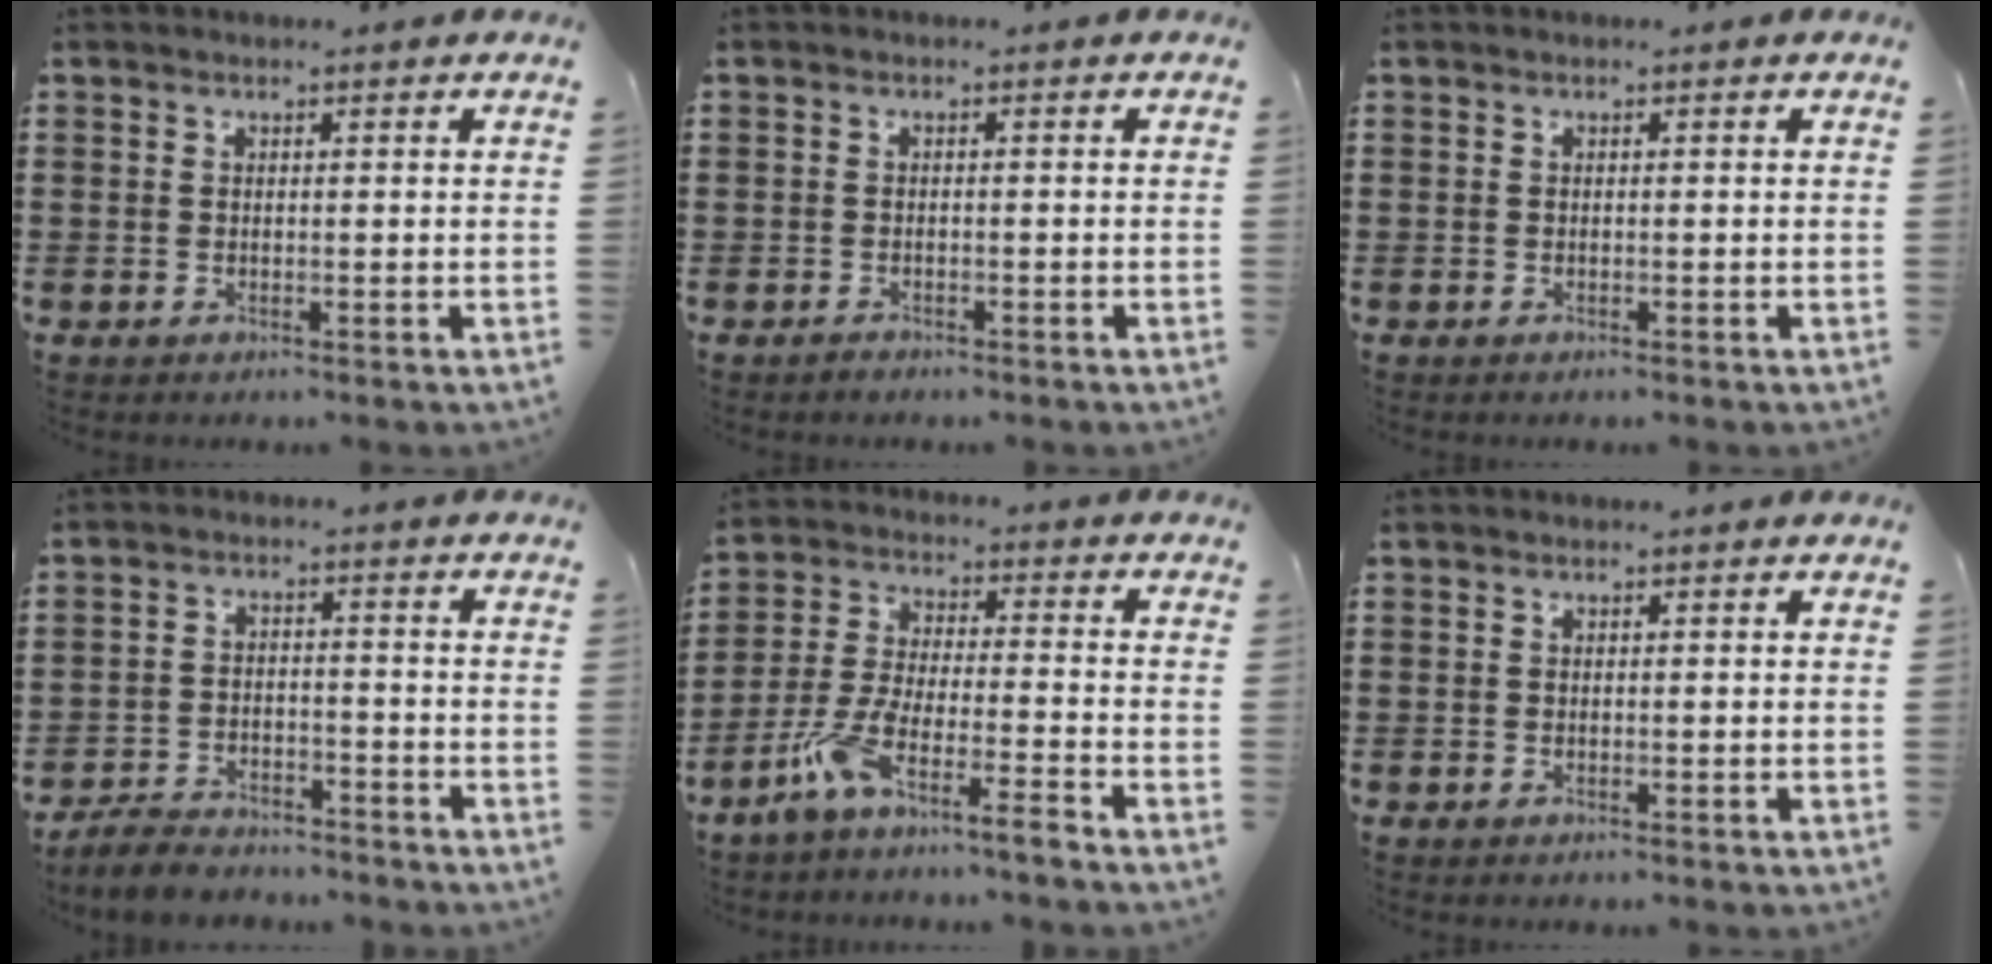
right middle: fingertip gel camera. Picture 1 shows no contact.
{"total": 0.7, "force": [-0.7, 0.2, 0.1], "torque": [-0.004, -0.002, -0.014]}
{"total": 0.0}
{"total": 4.5, "force": [-4.3, 0.9, 0.8], "torque": [-0.029, 0.003, -0.092]}
{"total": 7.4, "force": [-6.4, -0.3, 3.6], "torque": [-0.092, -0.016, -0.132]}
{"total": 0.0}